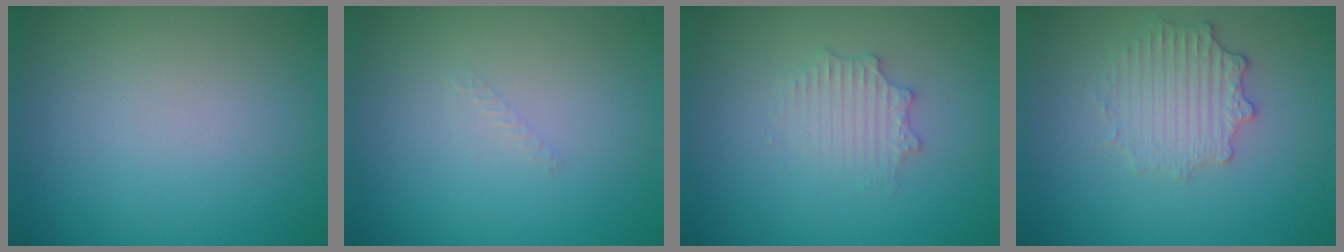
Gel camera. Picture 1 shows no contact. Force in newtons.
{"total": 0.6, "press": 0.6, "slide": 0.1}
{"total": 2.2, "press": 2.2, "slide": 0.4}
{"total": 2.6, "press": 2.5, "slide": 0.9}